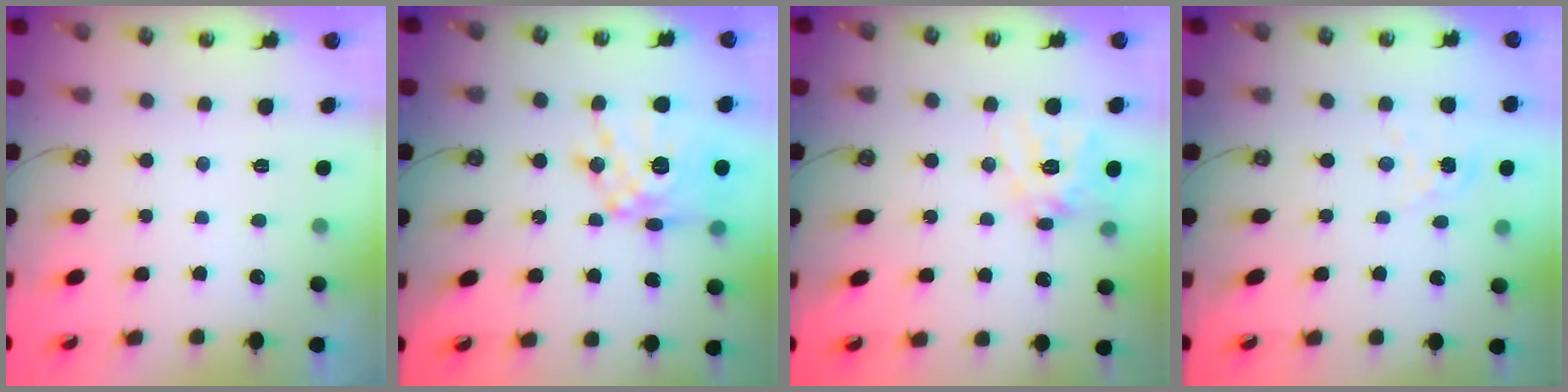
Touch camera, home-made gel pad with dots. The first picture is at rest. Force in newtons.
{"total": 16.5, "press": 16.5, "slide": 1.6}
{"total": 13.7, "press": 13.6, "slide": 1.6}
{"total": 2.1, "press": 2.1, "slide": 0.2}